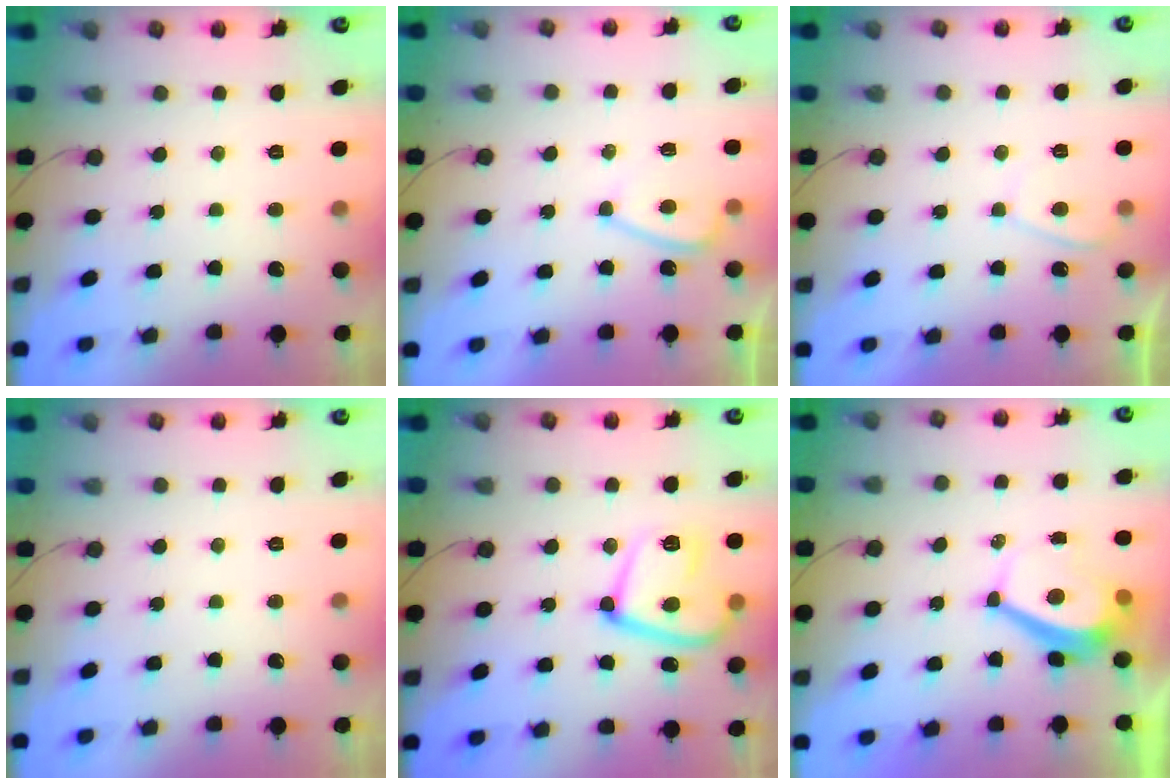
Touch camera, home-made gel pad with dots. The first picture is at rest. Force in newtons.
{"total": 4.4, "press": 4.4, "slide": 0.5}
{"total": 1.8, "press": 1.7, "slide": 0.6}
{"total": 0.0}
{"total": 15.3, "press": 15.2, "slide": 1.7}
{"total": 4.0, "press": 4.0, "slide": 0.3}